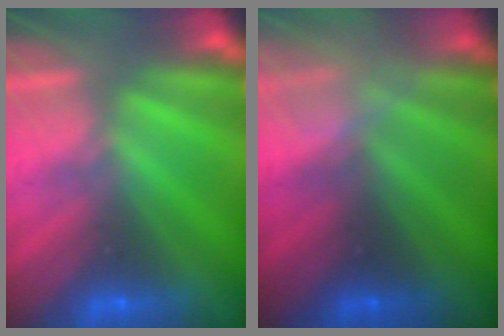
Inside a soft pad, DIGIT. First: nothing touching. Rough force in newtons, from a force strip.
{"total": 2.4}